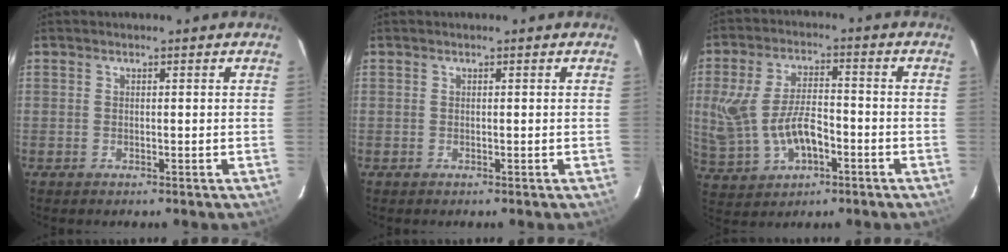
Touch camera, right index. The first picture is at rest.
{"total": 0.0}
{"total": 13.1, "force": [-2.8, 7.0, 10.8], "torque": [-0.232, -0.001, -0.029]}